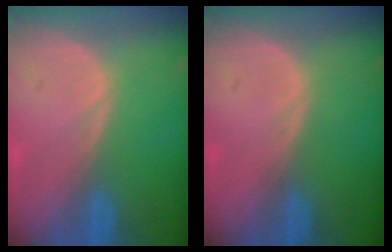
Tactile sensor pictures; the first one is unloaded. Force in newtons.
{"total": 0.0}